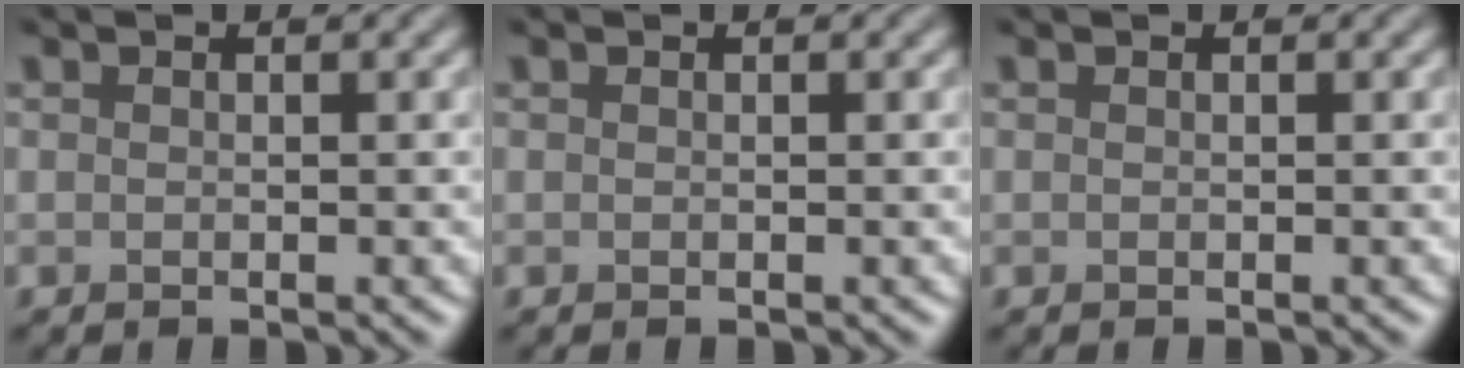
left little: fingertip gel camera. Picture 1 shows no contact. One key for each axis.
{"total": 0.0}
{"total": 0.0}